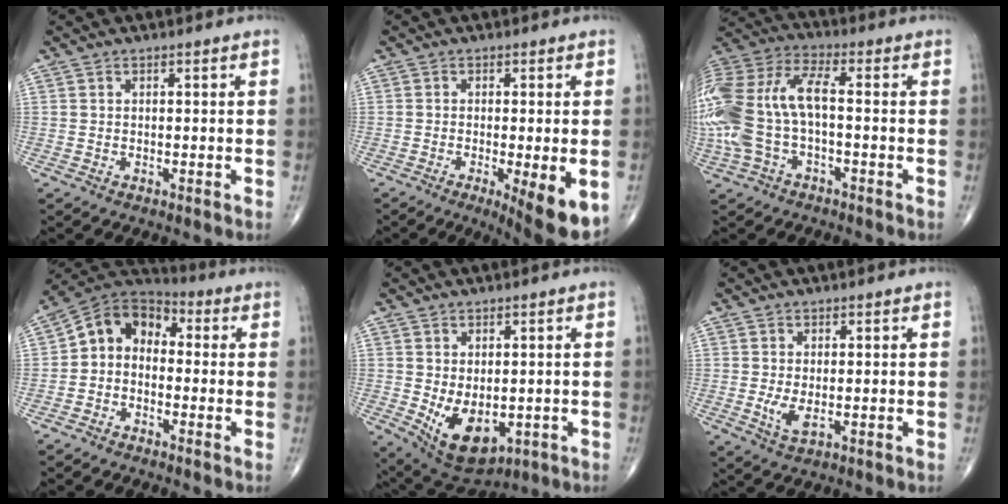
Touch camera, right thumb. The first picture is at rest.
{"total": 10.0, "force": [-3.8, 2.2, 9.0], "torque": [-0.124, -0.022, -0.053]}
{"total": 19.4, "force": [-2.1, 9.5, 16.8], "torque": [-0.405, 0.036, -0.039]}
{"total": 9.3, "force": [-0.6, 7.2, 5.8], "torque": [-0.075, 0.045, -0.032]}
{"total": 10.0, "force": [-1.7, 5.9, 7.9], "torque": [-0.117, -0.011, -0.002]}
{"total": 3.1, "force": [-0.2, 1.2, 2.9], "torque": [-0.061, -0.010, 0.000]}